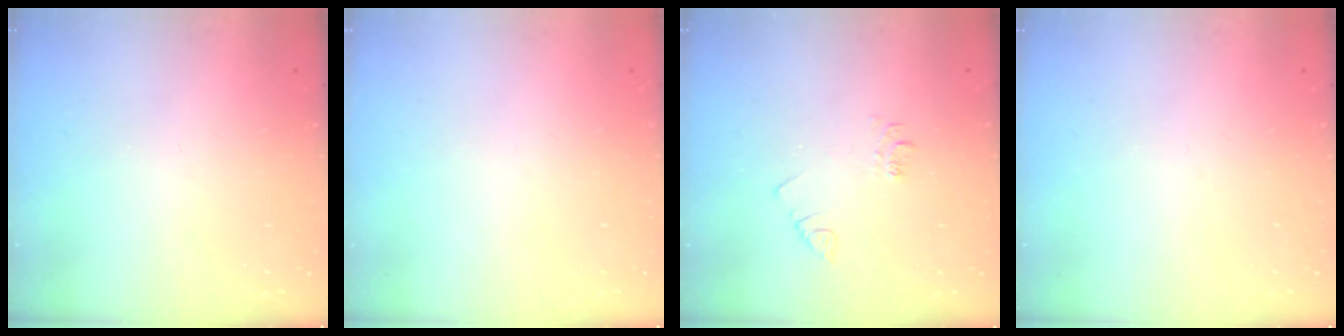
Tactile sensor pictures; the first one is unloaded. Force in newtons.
{"total": 1.5, "press": 1.5, "slide": 0.1}
{"total": 3.6, "press": 3.6, "slide": 0.6}
{"total": 0.0}